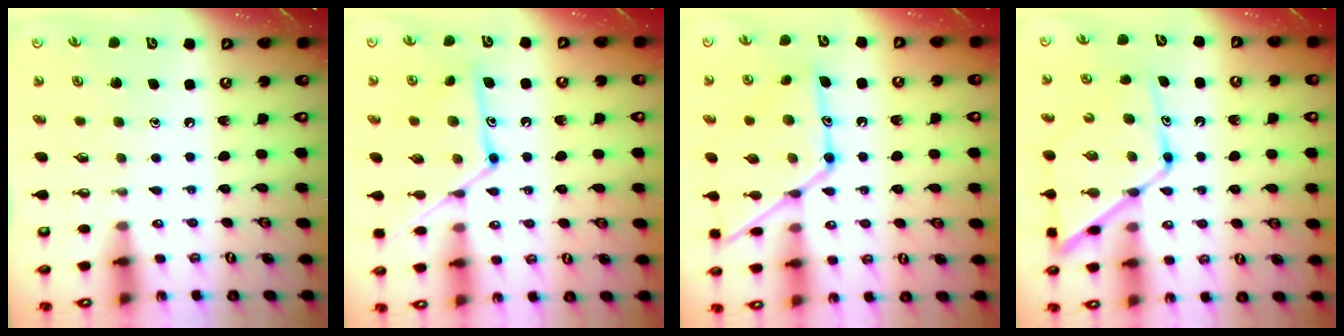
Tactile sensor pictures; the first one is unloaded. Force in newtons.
{"total": 12.9, "press": 12.8, "slide": 0.6}
{"total": 17.2, "press": 17.1, "slide": 1.4}
{"total": 14.1, "press": 14.1, "slide": 1.3}